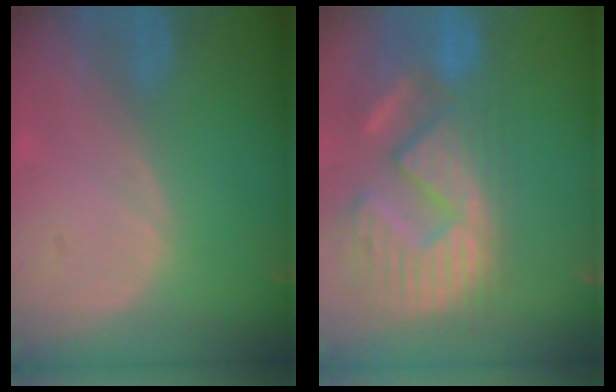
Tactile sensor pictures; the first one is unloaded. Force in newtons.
{"total": 15.1, "press": 12.4, "slide": 8.6}